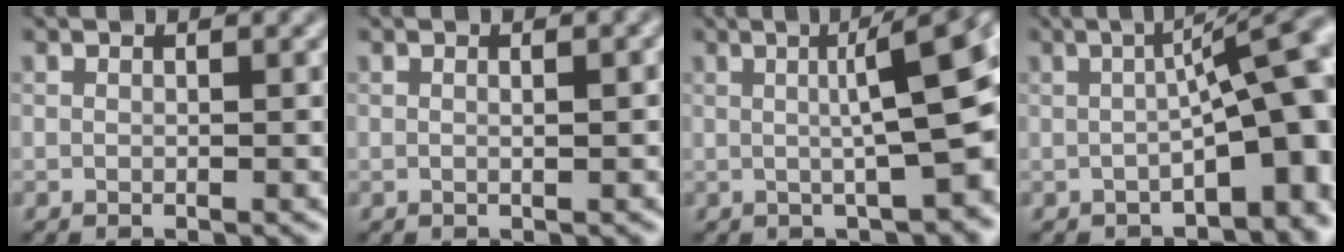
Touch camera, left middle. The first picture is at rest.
{"total": 1.1, "force": [0.1, 0.1, 1.1], "torque": [-0.018, 0.002, -0.001]}
{"total": 8.5, "force": [0.9, 1.7, 8.3], "torque": [-0.101, 0.019, 0.011]}
{"total": 11.6, "force": [-1.7, 3.8, 10.8], "torque": [-0.123, 0.018, -0.023]}